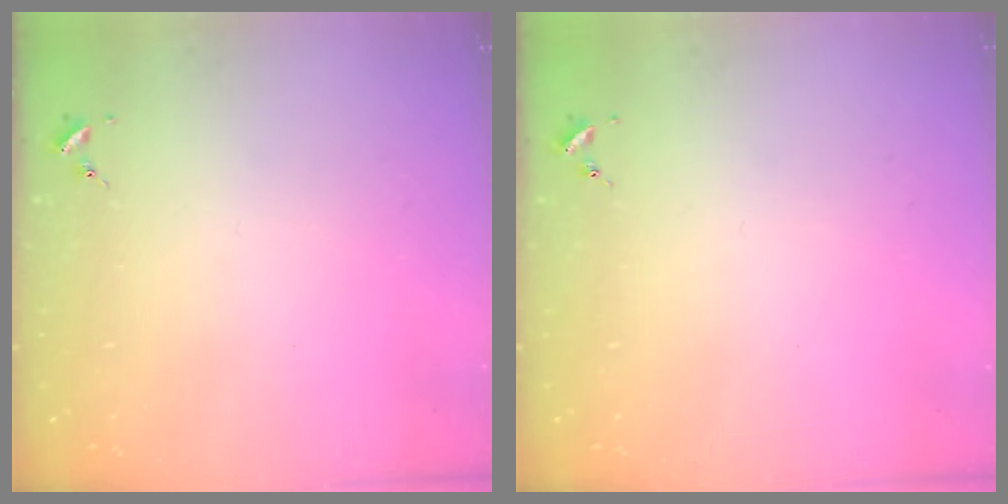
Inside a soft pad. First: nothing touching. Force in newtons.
{"total": 0.0}